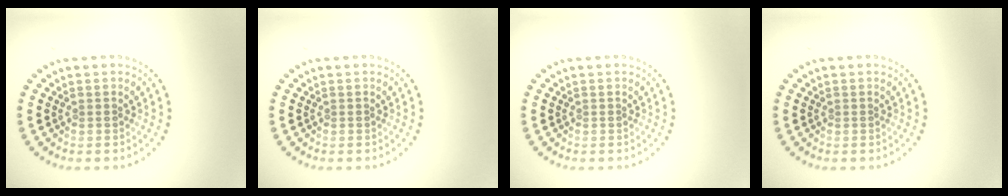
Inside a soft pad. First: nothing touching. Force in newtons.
{"total": 0.0}
{"total": 0.0}
{"total": 0.0}